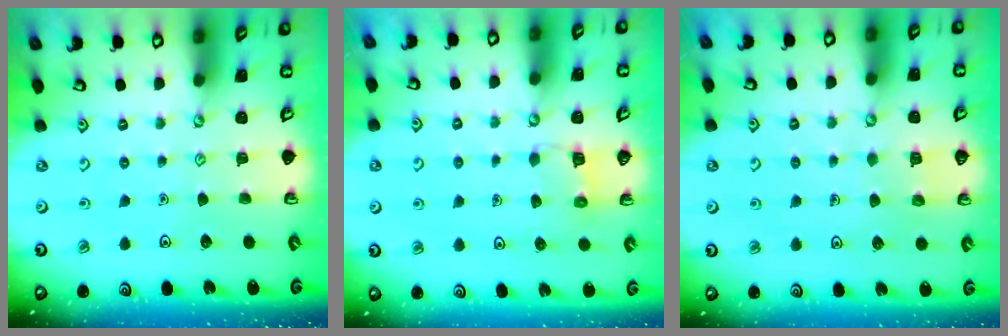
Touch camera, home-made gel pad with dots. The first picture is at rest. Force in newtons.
{"total": 3.7, "press": 3.7, "slide": 0.2}
{"total": 3.2, "press": 3.2, "slide": 0.1}